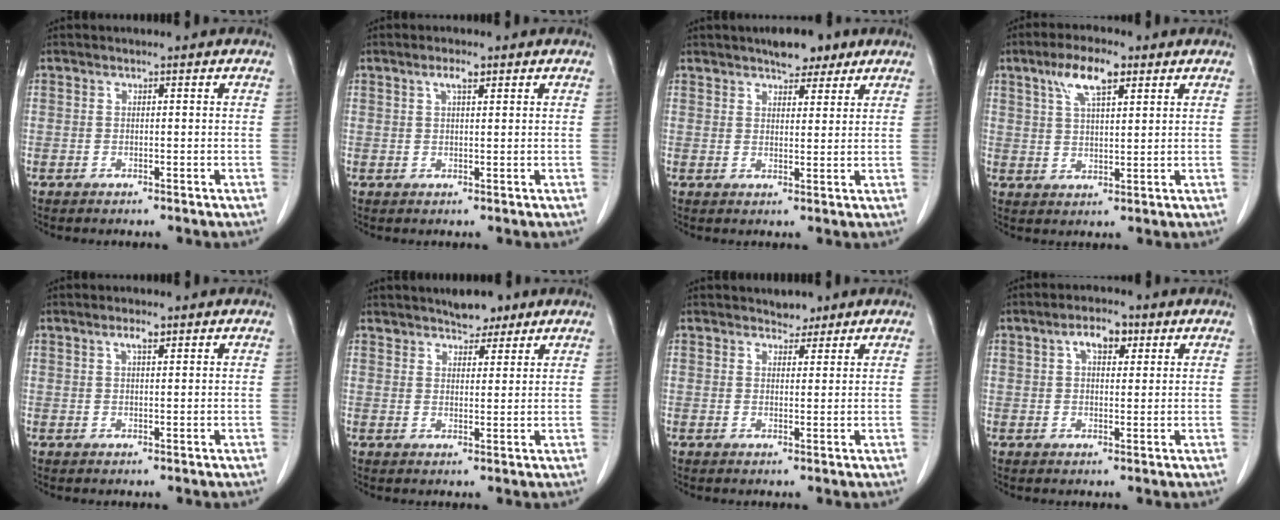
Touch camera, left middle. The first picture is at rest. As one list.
[{"total": 2.1, "force": [1.2, 0.4, 1.7], "torque": [-0.034, 0.004, 0.023]}, {"total": 5.3, "force": [4.0, 2.0, 2.8], "torque": [-0.041, 0.006, 0.062]}, {"total": 7.1, "force": [4.0, 2.1, 5.5], "torque": [-0.110, 0.012, 0.073]}, {"total": 1.8, "force": [1.1, 0.3, 1.4], "torque": [-0.028, 0.002, 0.020]}, {"total": 4.1, "force": [3.4, 1.6, 1.6], "torque": [-0.025, 0.002, 0.054]}, {"total": 2.1, "force": [1.8, 1.0, 0.3], "torque": [-0.004, -0.004, 0.027]}, {"total": 4.3, "force": [2.0, 2.0, 3.3], "torque": [-0.058, 0.012, 0.032]}]